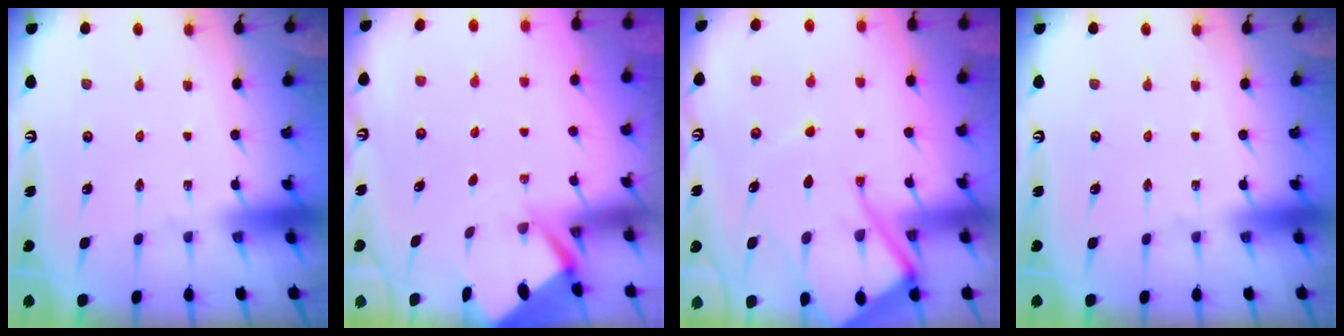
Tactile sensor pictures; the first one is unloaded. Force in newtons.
{"total": 2.7, "press": 2.7, "slide": 0.3}
{"total": 13.7, "press": 13.6, "slide": 1.6}
{"total": 0.0}